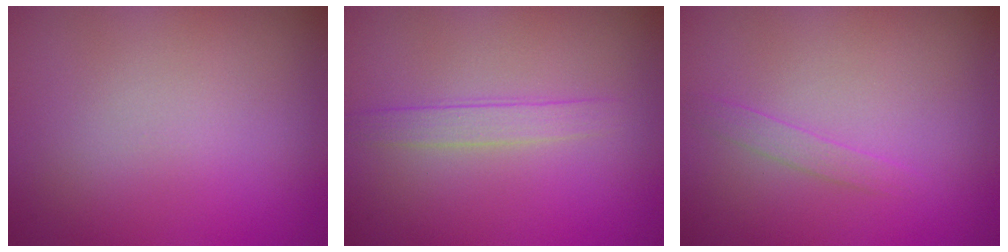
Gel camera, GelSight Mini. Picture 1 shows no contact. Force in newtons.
{"total": 1.7, "press": 1.7, "slide": 0.1}
{"total": 1.1, "press": 1.1, "slide": 0.0}